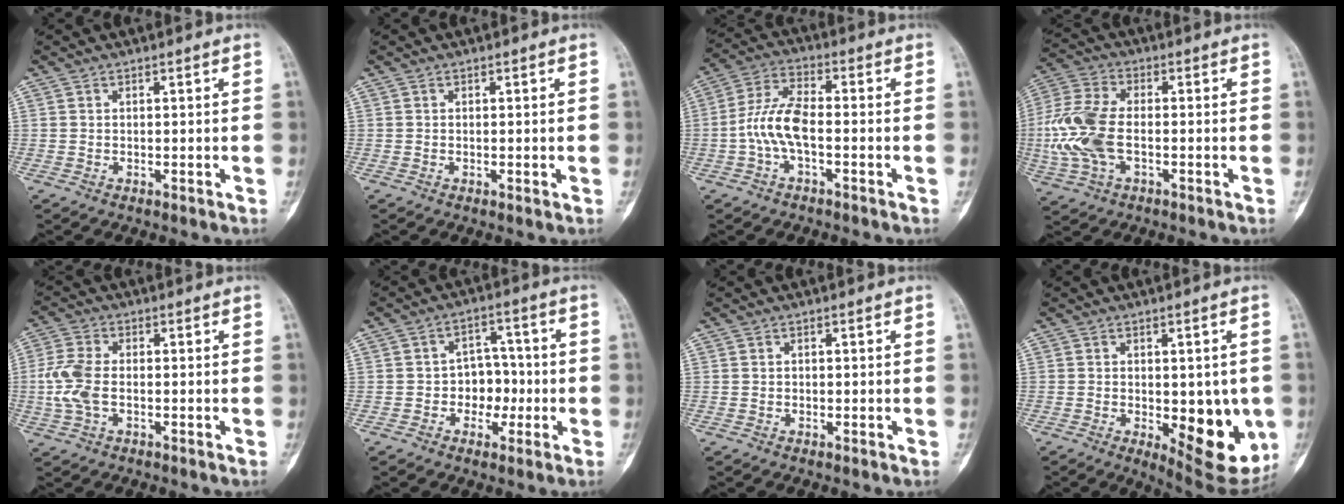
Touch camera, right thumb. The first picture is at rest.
{"total": 0.6, "force": [-0.1, 0.2, 0.5], "torque": [-0.007, -0.002, 0.000]}
{"total": 8.3, "force": [-1.8, 3.5, 7.3], "torque": [-0.159, 0.031, -0.042]}
{"total": 13.0, "force": [-1.6, 7.2, 10.7], "torque": [-0.251, 0.013, -0.032]}
{"total": 7.1, "force": [-0.8, 4.1, 5.8], "torque": [-0.144, 0.010, -0.018]}
{"total": 6.9, "force": [-1.4, 5.5, 4.0], "torque": [-0.010, 0.028, -0.028]}
{"total": 0.0}
{"total": 15.2, "force": [-3.0, 6.7, 13.3], "torque": [-0.134, -0.019, -0.022]}